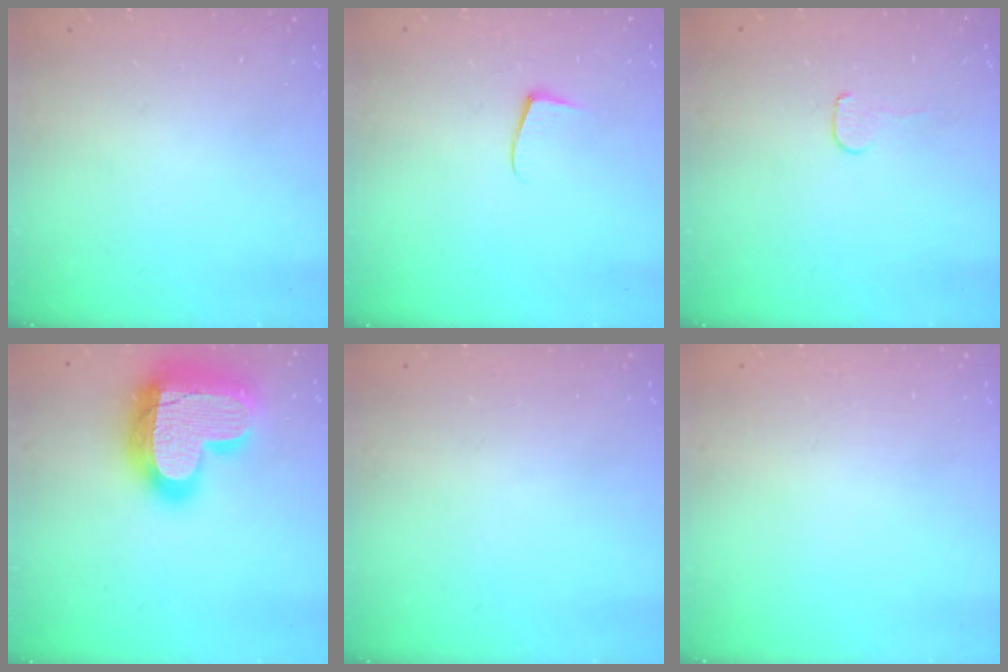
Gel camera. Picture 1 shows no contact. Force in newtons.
{"total": 4.7, "press": 4.6, "slide": 0.5}
{"total": 4.1, "press": 4.1, "slide": 0.4}
{"total": 26.4, "press": 26.3, "slide": 2.0}
{"total": 0.0}
{"total": 0.0}